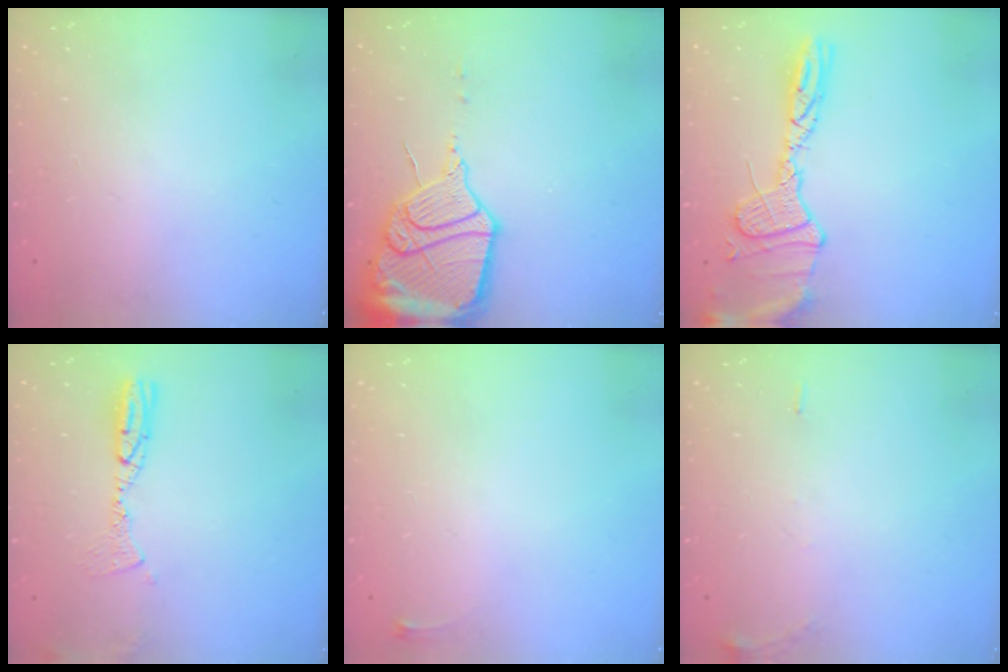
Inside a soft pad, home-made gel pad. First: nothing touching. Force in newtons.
{"total": 19.2, "press": 18.4, "slide": 5.2}
{"total": 15.6, "press": 15.6, "slide": 1.3}
{"total": 9.6, "press": 9.5, "slide": 1.9}
{"total": 2.6, "press": 2.6, "slide": 0.6}
{"total": 6.5, "press": 6.2, "slide": 1.8}